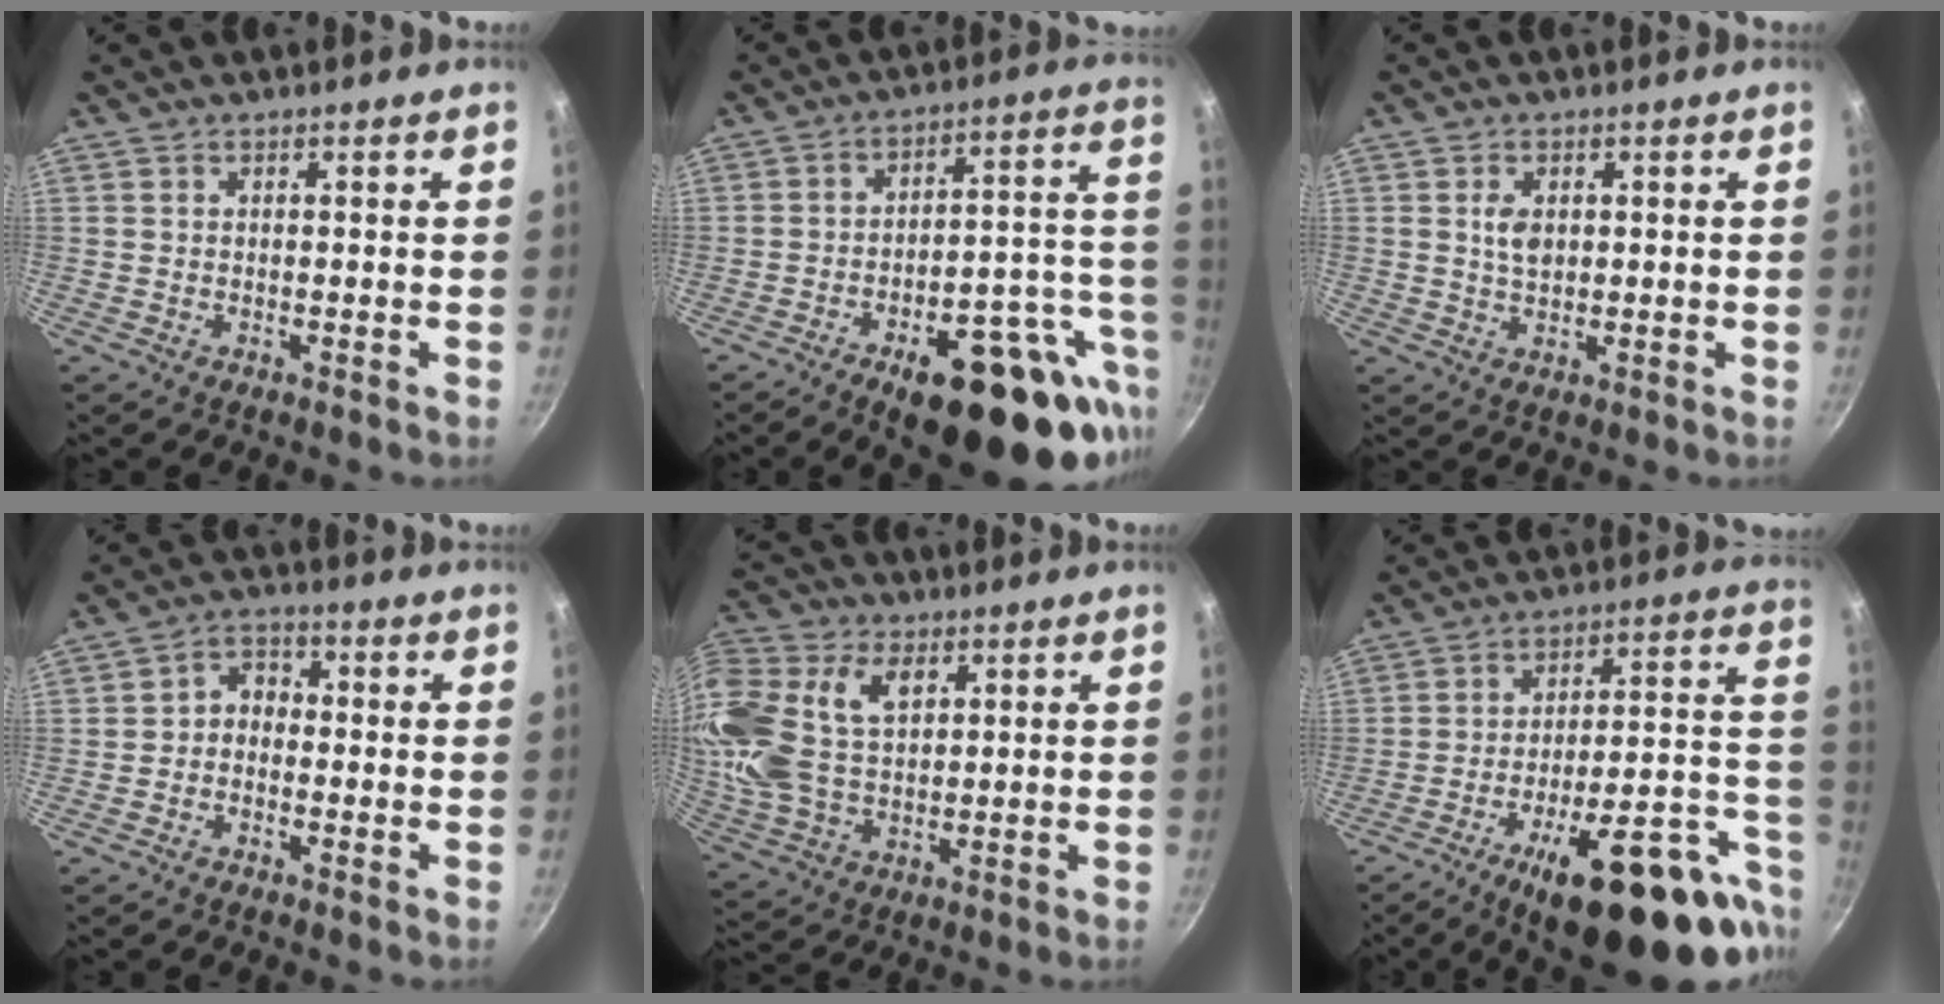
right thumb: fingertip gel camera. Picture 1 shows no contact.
{"total": 24.7, "force": [-9.9, 10.2, 20.1], "torque": [-0.215, 0.040, -0.130]}
{"total": 5.3, "force": [0.8, 3.5, 4.0], "torque": [-0.066, -0.003, 0.013]}
{"total": 4.0, "force": [-1.0, 3.1, 2.3], "torque": [-0.023, 0.023, -0.030]}
{"total": 22.3, "force": [6.7, 14.8, 15.3], "torque": [-0.345, 0.018, 0.125]}
{"total": 27.4, "force": [-11.1, 9.8, 23.1], "torque": [-0.286, 0.041, -0.150]}